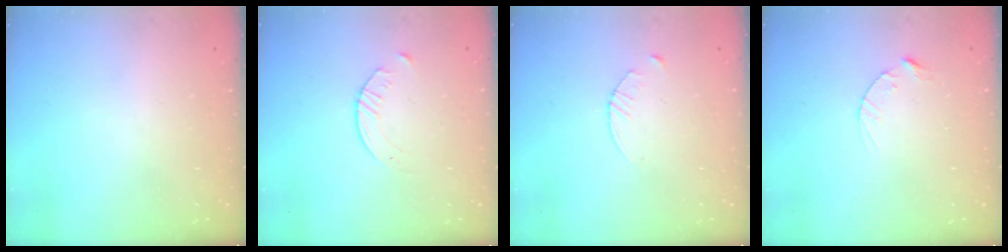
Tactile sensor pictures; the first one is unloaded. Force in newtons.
{"total": 3.1, "press": 3.0, "slide": 0.4}
{"total": 2.9, "press": 2.9, "slide": 0.4}
{"total": 2.8, "press": 2.8, "slide": 0.4}